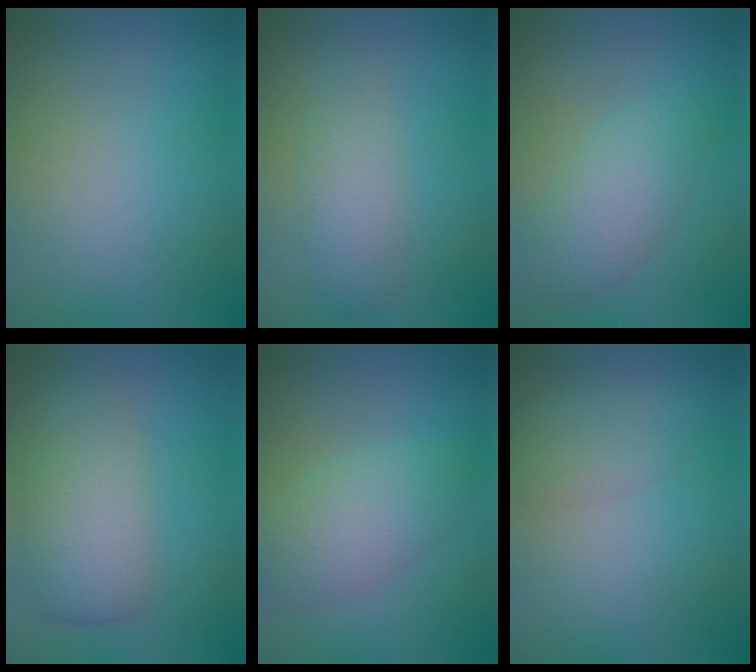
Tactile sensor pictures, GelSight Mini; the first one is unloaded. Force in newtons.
{"total": 2.9, "press": 2.9, "slide": 0.2}
{"total": 3.5, "press": 3.5, "slide": 0.1}
{"total": 5.1, "press": 5.0, "slide": 0.5}
{"total": 4.0, "press": 4.0, "slide": 0.2}
{"total": 2.3, "press": 2.3, "slide": 0.1}